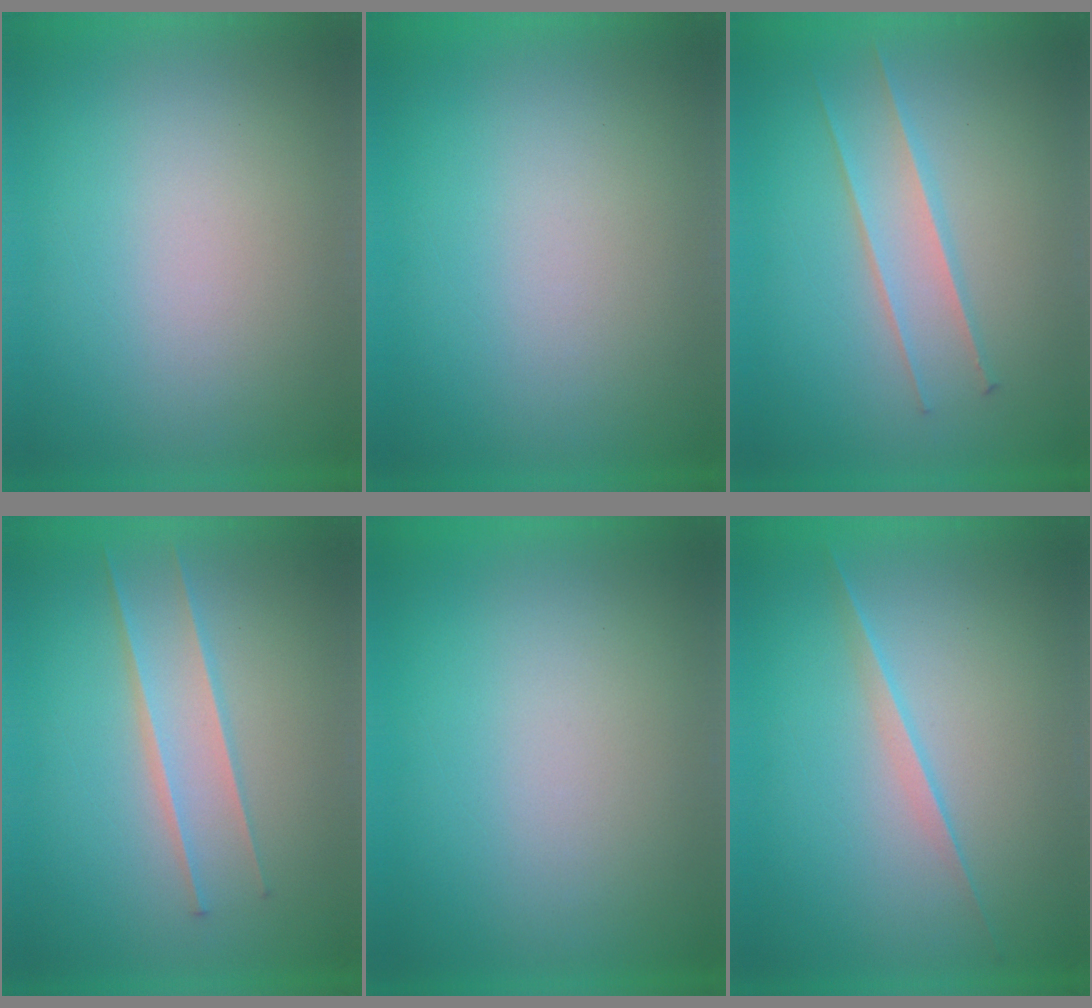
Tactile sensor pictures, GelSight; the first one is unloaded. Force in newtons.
{"total": 0.0}
{"total": 2.4}
{"total": 2.4}
{"total": 0.0}
{"total": 2.2}